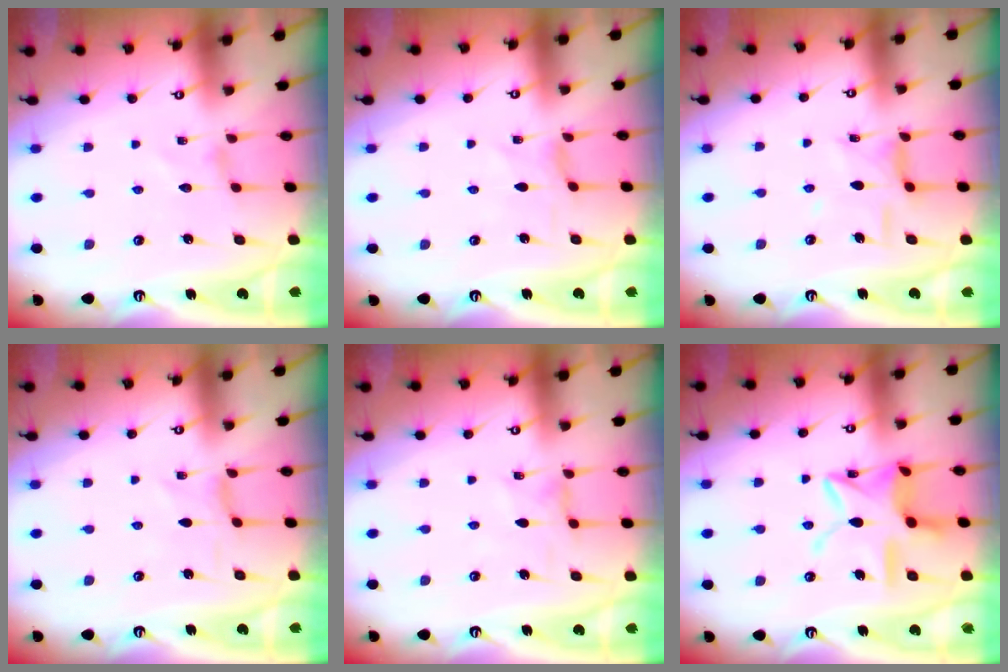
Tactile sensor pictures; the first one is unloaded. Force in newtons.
{"total": 0.6, "press": 0.6, "slide": 0.2}
{"total": 7.3, "press": 7.3, "slide": 0.4}
{"total": 0.0}
{"total": 0.0}
{"total": 13.6, "press": 13.6, "slide": 1.0}